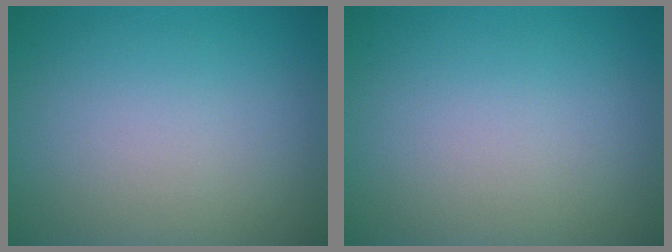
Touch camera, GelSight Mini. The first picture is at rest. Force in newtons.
{"total": 0.0}